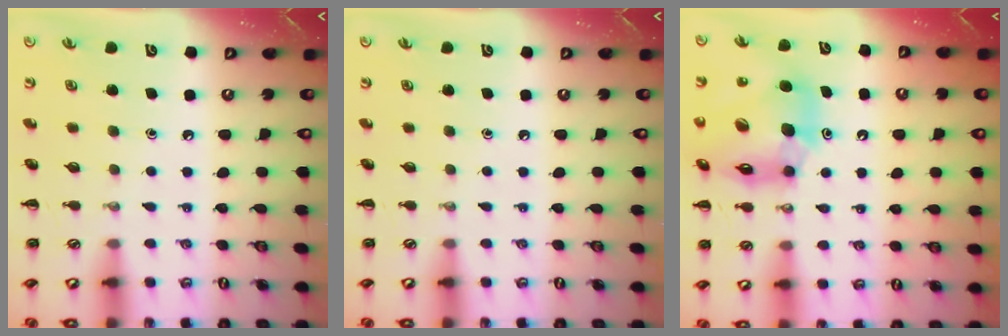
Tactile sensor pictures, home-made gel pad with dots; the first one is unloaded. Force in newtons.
{"total": 0.0}
{"total": 16.4, "press": 15.7, "slide": 4.8}